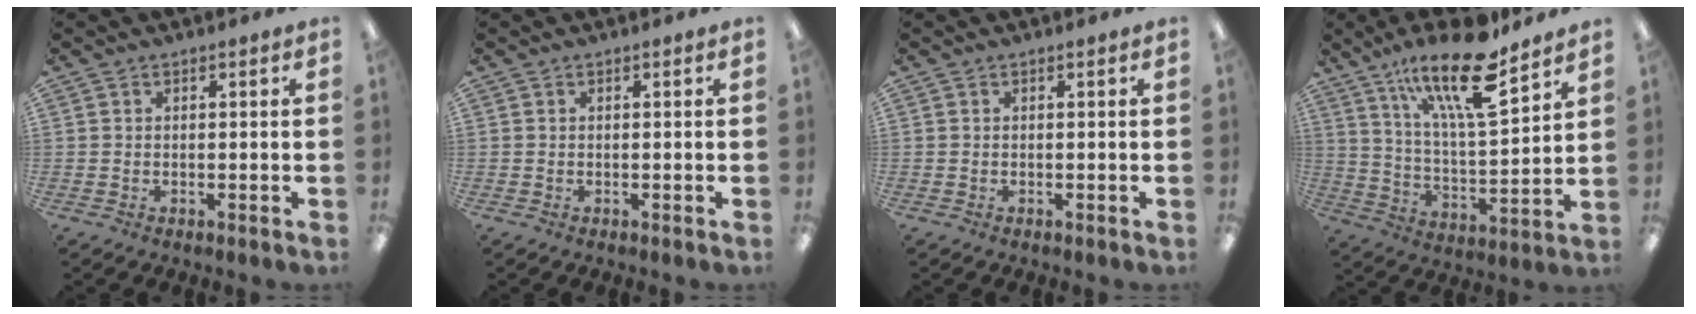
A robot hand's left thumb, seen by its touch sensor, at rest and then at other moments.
{"total": 0.0}
{"total": 0.0}
{"total": 20.6, "force": [14.0, 6.0, 13.8], "torque": [-0.235, -0.081, 0.232]}